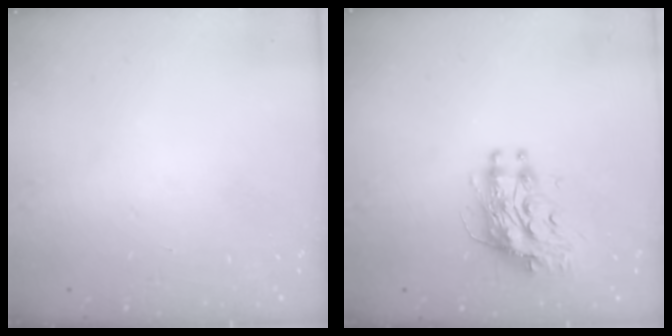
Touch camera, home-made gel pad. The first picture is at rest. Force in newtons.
{"total": 10.3, "press": 10.2, "slide": 1.0}